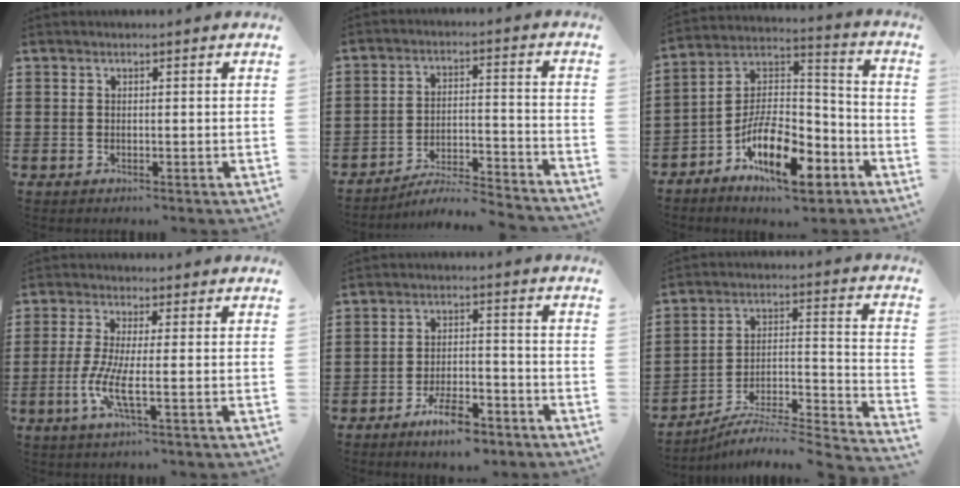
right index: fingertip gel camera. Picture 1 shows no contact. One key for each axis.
{"total": 5.7, "fx": -5.4, "fy": 0.3, "fz": 1.7, "tx": -0.034, "ty": -0.003, "tz": -0.109}
{"total": 14.2, "fx": -8.2, "fy": 6.0, "fz": 9.9, "tx": -0.188, "ty": 0.028, "tz": -0.149}
{"total": 5.6, "fx": -1.3, "fy": 0.4, "fz": 5.5, "tx": -0.125, "ty": -0.017, "tz": -0.031}
{"total": 6.7, "fx": -5.0, "fy": 1.8, "fz": 4.0, "tx": -0.076, "ty": 0.008, "tz": -0.091}
{"total": 4.5, "fx": -4.2, "fy": 0.3, "fz": 1.7, "tx": -0.030, "ty": -0.014, "tz": -0.087}